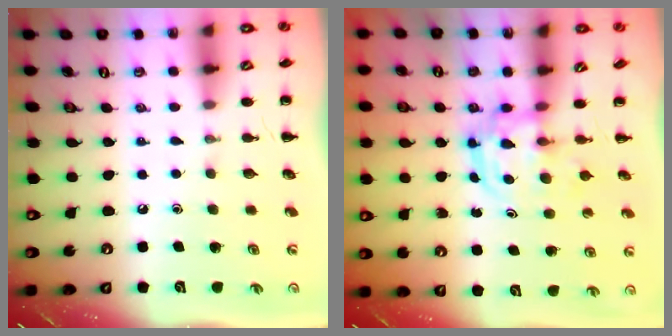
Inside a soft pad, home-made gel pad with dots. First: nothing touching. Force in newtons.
{"total": 3.1, "press": 3.1, "slide": 0.4}